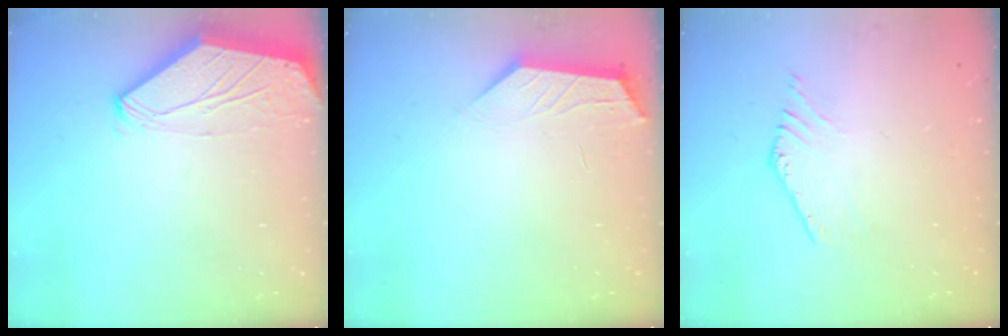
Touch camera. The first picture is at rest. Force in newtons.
{"total": 1.6, "press": 1.6, "slide": 0.4}
{"total": 0.0}